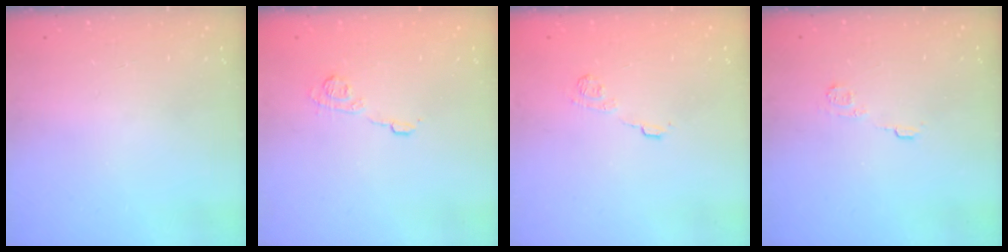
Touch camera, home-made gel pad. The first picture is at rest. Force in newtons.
{"total": 7.7, "press": 7.6, "slide": 1.2}
{"total": 8.7, "press": 8.6, "slide": 1.3}
{"total": 4.3, "press": 4.3, "slide": 0.6}